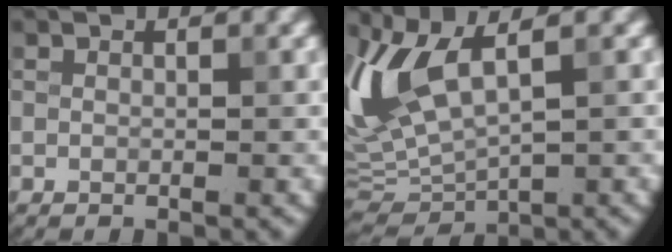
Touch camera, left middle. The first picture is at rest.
{"total": 8.5, "force": [2.8, 3.2, 7.3], "torque": [-0.175, 0.003, 0.056]}